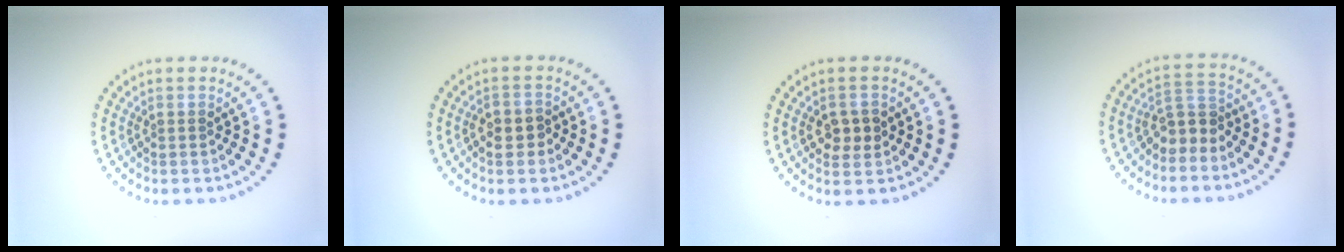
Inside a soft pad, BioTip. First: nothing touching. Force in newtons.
{"total": 1.7, "press": 1.5, "slide": 0.6}
{"total": 2.4, "press": 2.3, "slide": 0.3}
{"total": 2.6, "press": 2.3, "slide": 1.2}